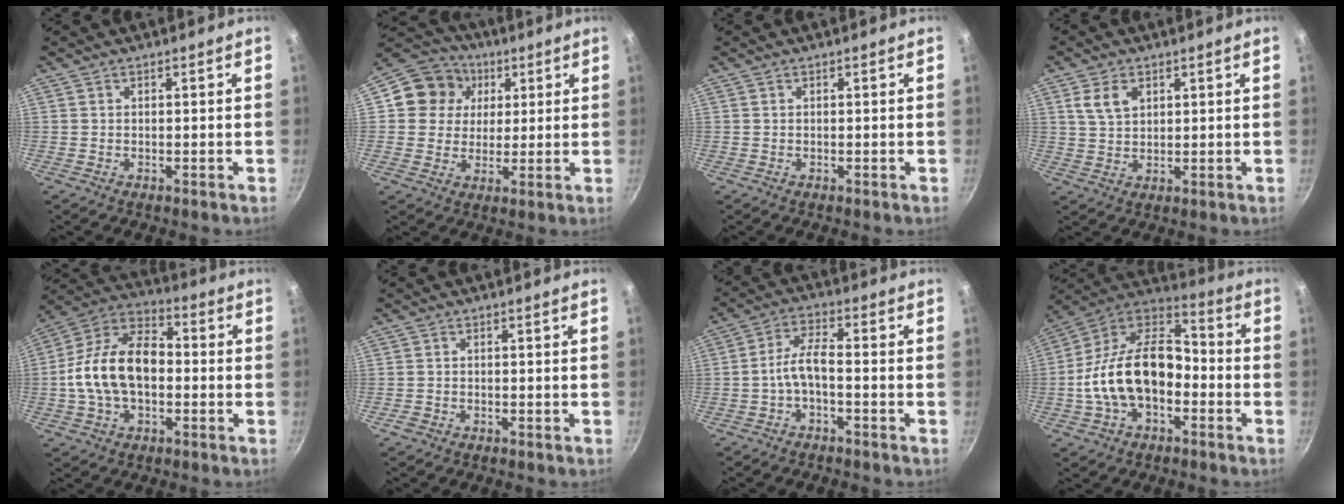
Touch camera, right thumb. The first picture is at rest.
{"total": 10.9, "force": [3.2, 9.8, 3.6], "torque": [-0.032, 0.007, 0.040]}
{"total": 0.0}
{"total": 5.3, "force": [2.2, 3.5, 3.3], "torque": [-0.050, -0.005, 0.044]}
{"total": 16.4, "force": [-1.5, 10.4, 12.6], "torque": [-0.201, 0.043, -0.044]}
{"total": 1.4, "force": [-0.9, 0.9, 0.5], "torque": [-0.016, 0.008, -0.014]}
{"total": 5.3, "force": [-2.1, 1.9, 4.5], "torque": [-0.094, 0.034, -0.045]}
{"total": 19.7, "force": [-4.2, 12.4, 14.8], "torque": [-0.239, 0.059, -0.091]}